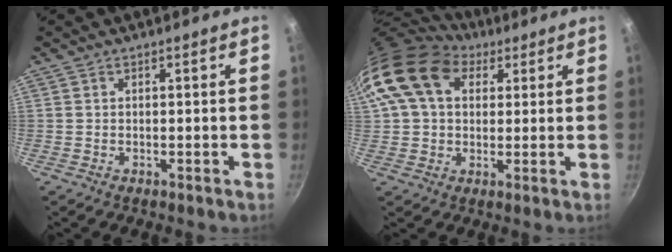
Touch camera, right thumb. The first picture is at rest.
{"total": 17.3, "force": [6.6, 12.2, 10.5], "torque": [-0.192, 0.017, 0.106]}